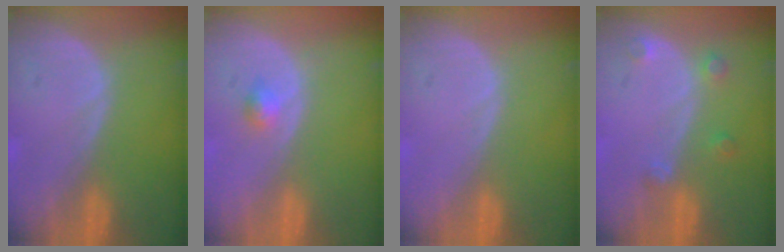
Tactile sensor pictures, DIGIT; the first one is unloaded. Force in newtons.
{"total": 1.8, "press": 1.6, "slide": 0.9}
{"total": 0.0}
{"total": 2.6, "press": 2.6, "slide": 0.5}